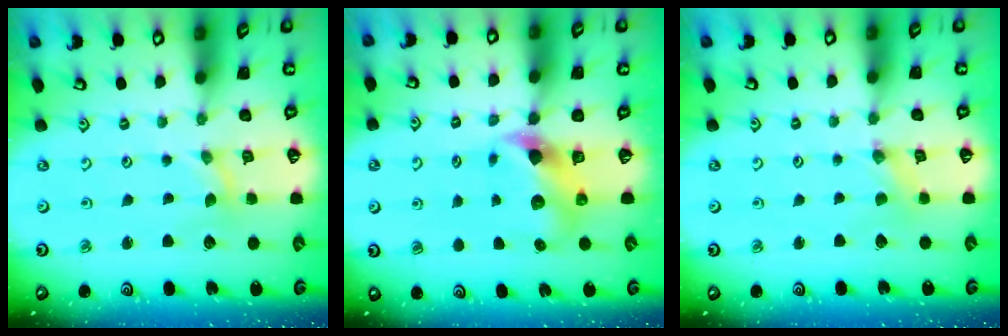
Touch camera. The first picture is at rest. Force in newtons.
{"total": 7.5, "press": 7.4, "slide": 0.9}
{"total": 0.0}